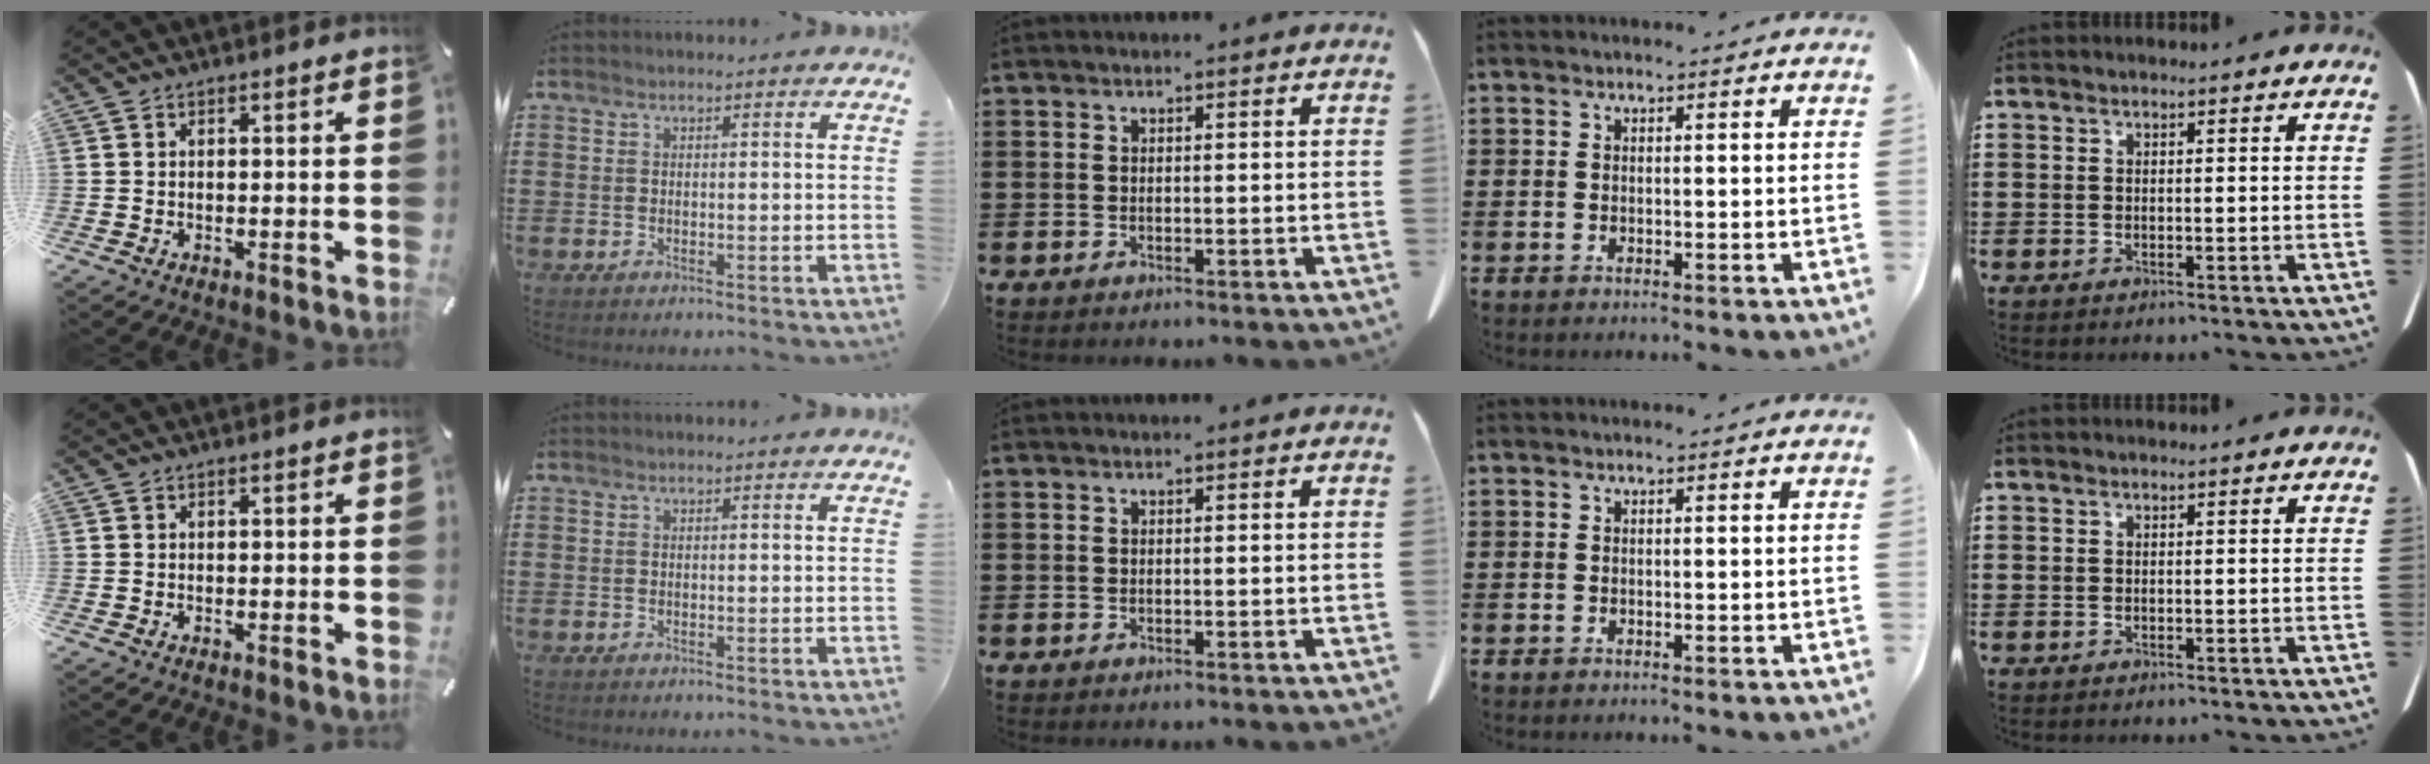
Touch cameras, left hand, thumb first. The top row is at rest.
{}